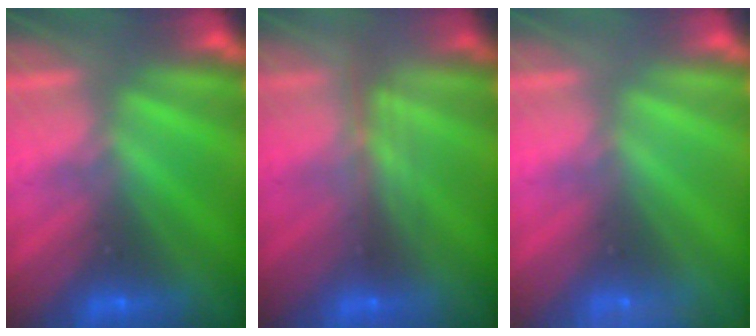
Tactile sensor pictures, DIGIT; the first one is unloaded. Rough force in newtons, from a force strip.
{"total": 2.4}
{"total": 2.3}